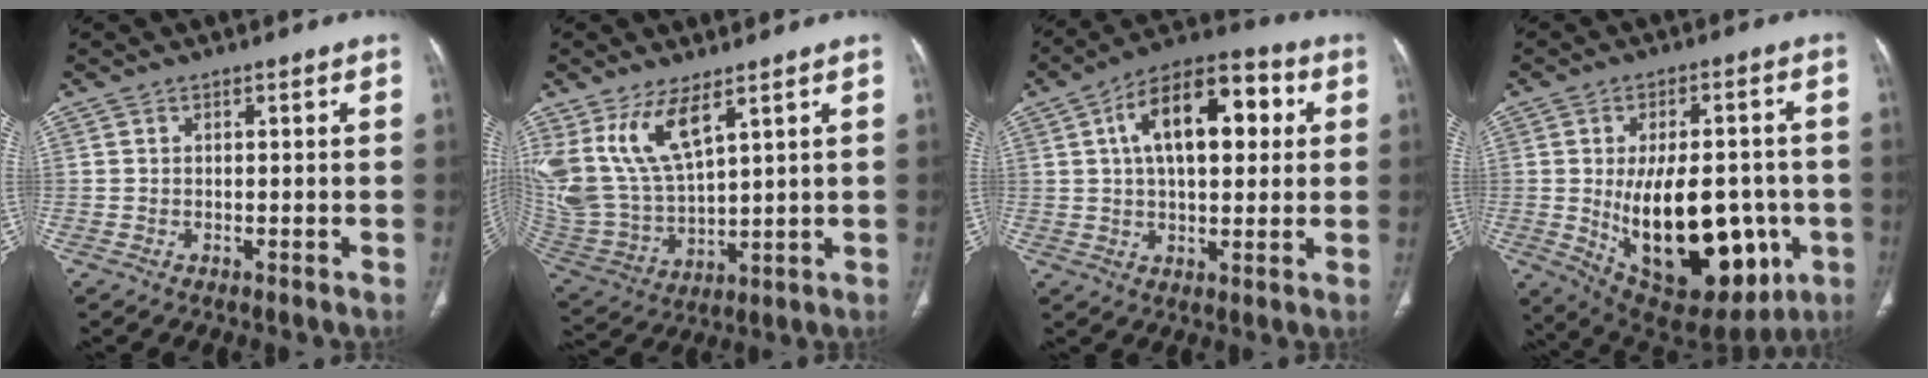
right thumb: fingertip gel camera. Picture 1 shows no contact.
{"total": 14.7, "force": [7.9, 6.3, 10.8], "torque": [-0.221, -0.035, 0.181]}
{"total": 17.2, "force": [4.3, 8.8, 14.1], "torque": [-0.199, 0.022, 0.061]}
{"total": 24.8, "force": [-4.3, 13.1, 20.7], "torque": [-0.299, -0.003, -0.025]}